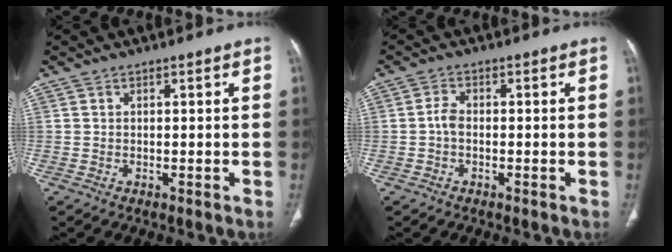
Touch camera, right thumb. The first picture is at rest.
{"total": 2.2, "force": [-0.5, 1.4, 1.7], "torque": [-0.031, 0.006, -0.016]}